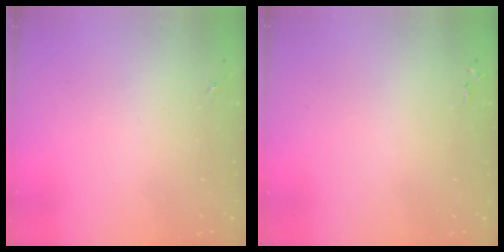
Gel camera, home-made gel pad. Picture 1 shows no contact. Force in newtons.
{"total": 2.5, "press": 2.5, "slide": 0.3}